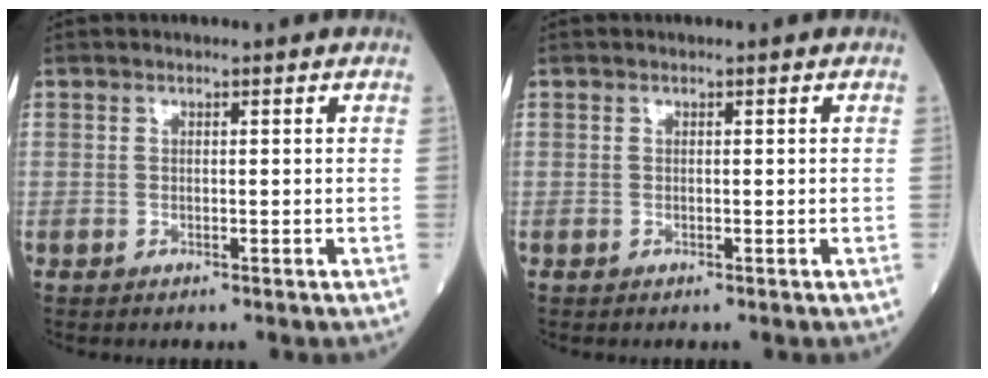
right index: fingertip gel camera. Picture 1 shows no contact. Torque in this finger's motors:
{"motor_torque": [0.00, 0.00, 0.00, 0.01]}